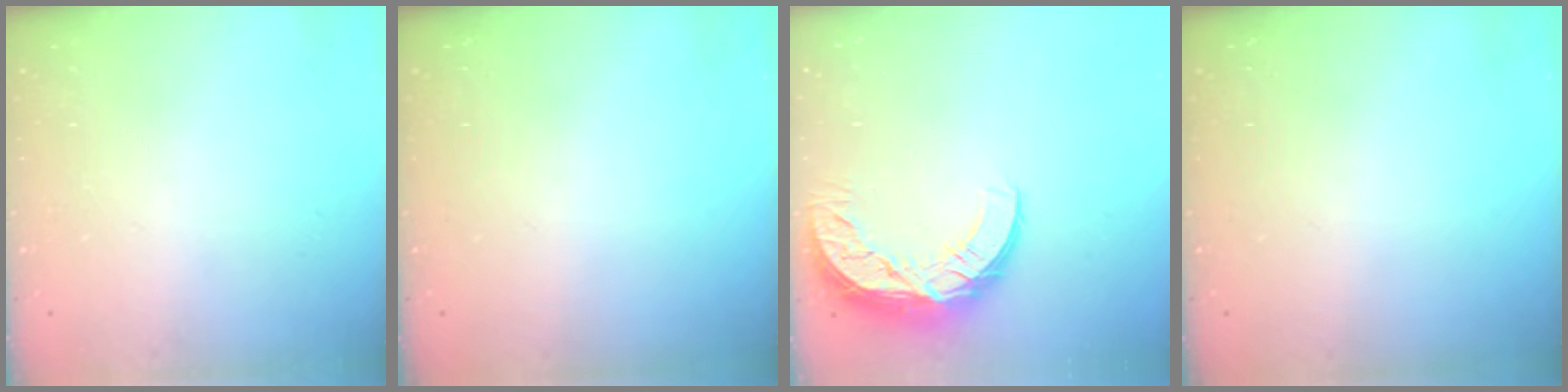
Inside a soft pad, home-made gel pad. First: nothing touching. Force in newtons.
{"total": 0.0}
{"total": 11.3, "press": 11.2, "slide": 0.9}
{"total": 0.0}